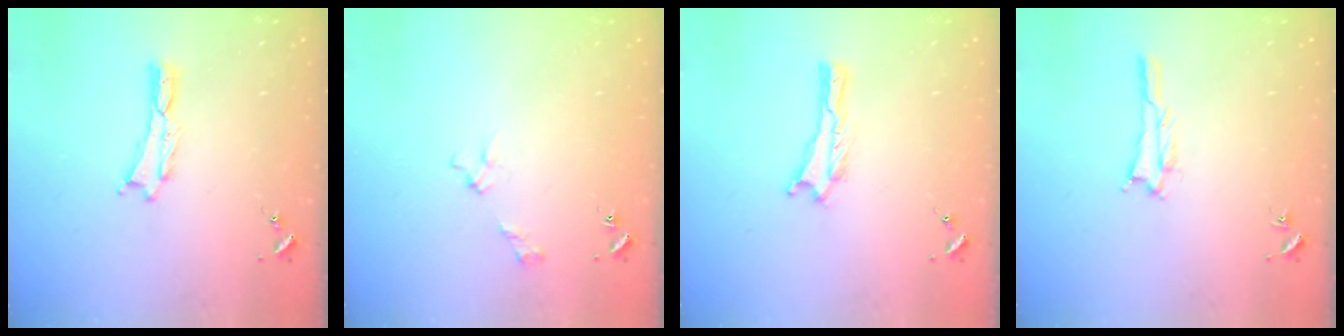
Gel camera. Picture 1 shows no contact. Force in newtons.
{"total": 2.7, "press": 2.6, "slide": 0.3}
{"total": 0.0}
{"total": 1.7, "press": 1.7, "slide": 0.2}